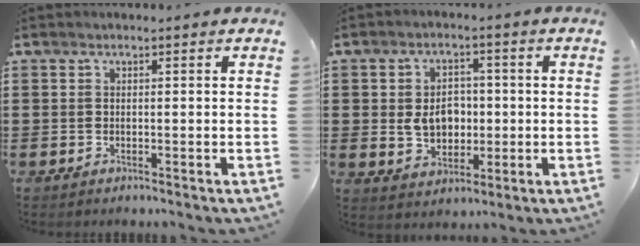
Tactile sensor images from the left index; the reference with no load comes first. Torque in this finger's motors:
{"motor_torque": [0.33, 0.01, 0.26, 0.04]}